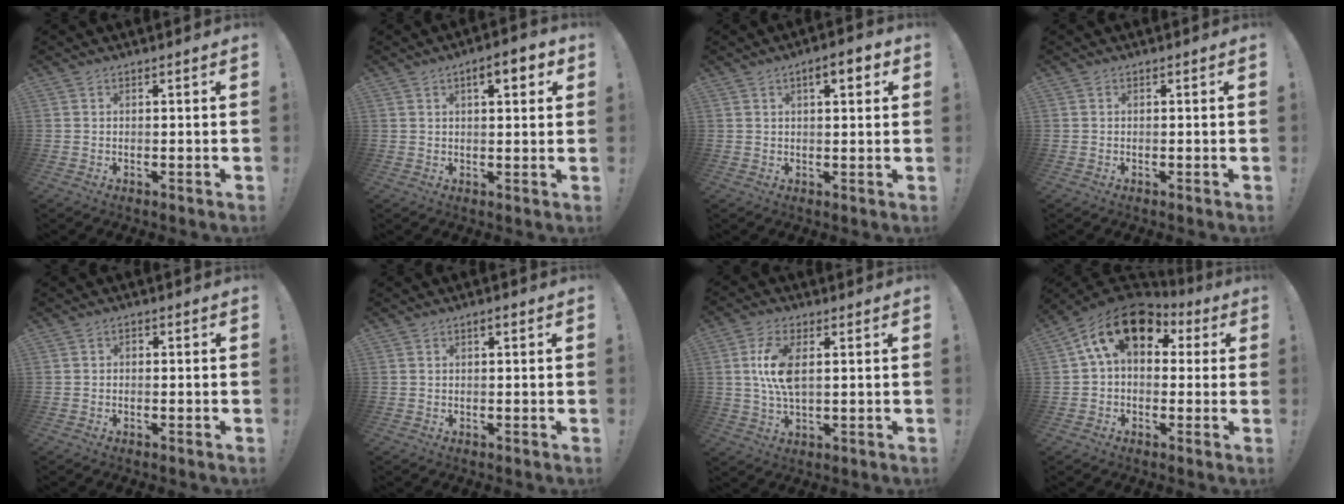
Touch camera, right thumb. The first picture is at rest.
{"total": 6.5, "force": [2.9, 2.1, 5.4], "torque": [-0.067, -0.010, 0.041]}
{"total": 5.9, "force": [2.5, 2.1, 4.9], "torque": [-0.065, -0.005, 0.036]}
{"total": 0.0}
{"total": 0.9, "force": [-0.5, 0.6, 0.5], "torque": [-0.007, 0.003, -0.010]}
{"total": 1.1, "force": [0.4, 0.4, 0.9], "torque": [-0.018, 0.002, 0.006]}
{"total": 10.0, "force": [1.6, 4.6, 8.7], "torque": [-0.164, -0.013, 0.025]}
{"total": 16.0, "force": [6.0, 9.7, 11.2], "torque": [-0.196, -0.007, 0.110]}